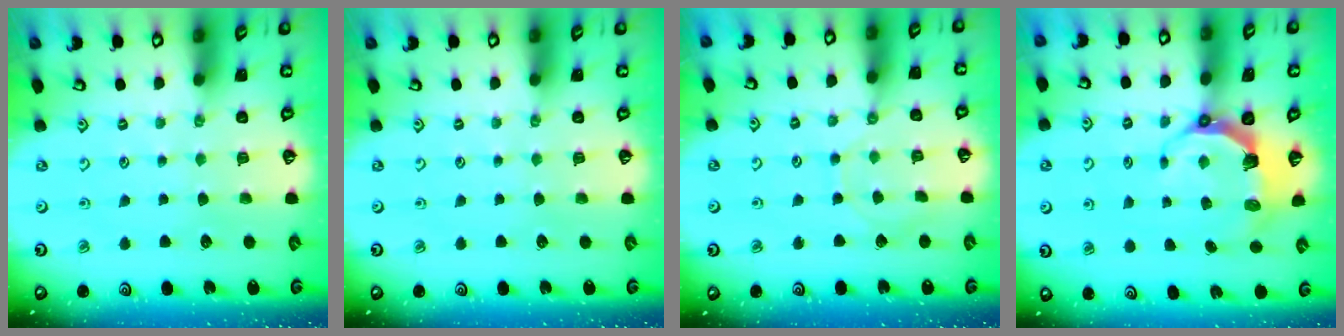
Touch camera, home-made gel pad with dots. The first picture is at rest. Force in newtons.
{"total": 0.0}
{"total": 7.0, "press": 7.0, "slide": 0.8}
{"total": 6.5, "press": 4.9, "slide": 4.2}